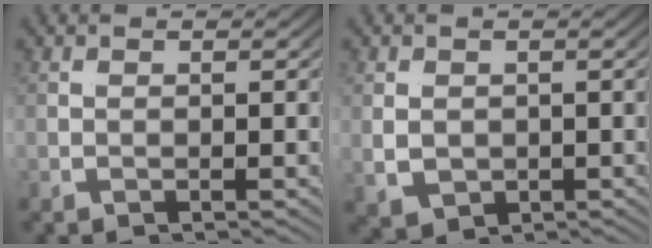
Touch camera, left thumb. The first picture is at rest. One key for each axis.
{"total": 1.7, "fx": 0.2, "fy": 1.3, "fz": 1.1, "tx": -0.010, "ty": -0.003, "tz": 0.008}